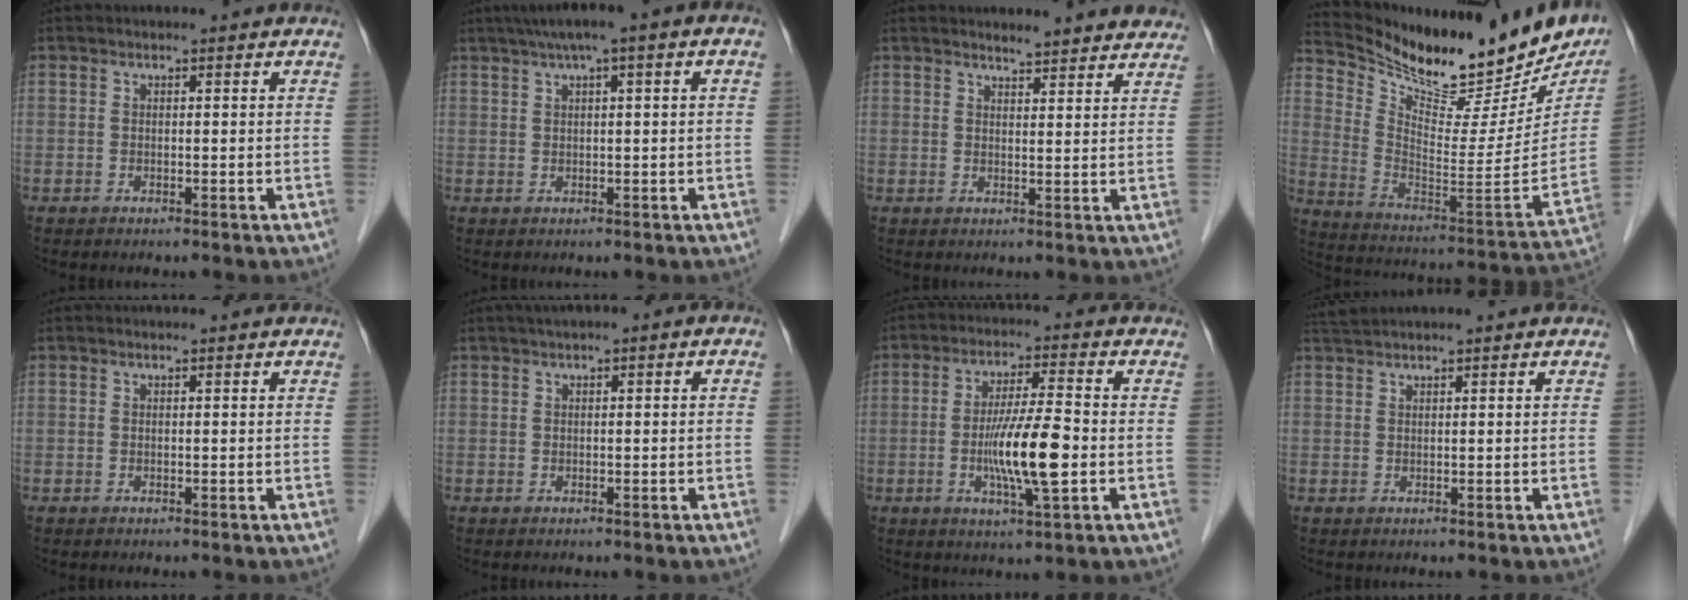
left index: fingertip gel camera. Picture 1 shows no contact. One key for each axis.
{"total": 6.9, "fx": 3.2, "fy": 0.6, "fz": 6.1, "tx": -0.098, "ty": 0.038, "tz": 0.047}
{"total": 7.2, "fx": 6.9, "fy": 1.1, "fz": 1.8, "tx": -0.014, "ty": -0.001, "tz": 0.064}
{"total": 25.7, "fx": 21.7, "fy": 7.0, "fz": 11.9, "tx": -0.195, "ty": -0.052, "tz": 0.313}
{"total": 0.0}
{"total": 1.7, "fx": 0.4, "fy": 0.6, "fz": 1.6, "tx": -0.026, "ty": 0.014, "tz": 0.004}
{"total": 9.6, "fx": -1.9, "fy": 0.6, "fz": 9.4, "tx": -0.179, "ty": -0.010, "tz": -0.037}
{"total": 1.8, "fx": 1.6, "fy": -0.4, "fz": 0.5, "tx": -0.014, "ty": 0.017, "tz": 0.039}